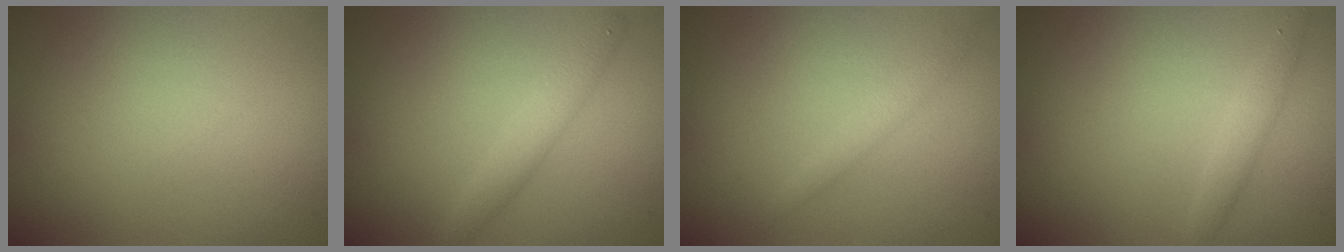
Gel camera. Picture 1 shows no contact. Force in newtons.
{"total": 2.1, "press": 2.1, "slide": 0.0}
{"total": 1.3, "press": 1.3, "slide": 0.1}
{"total": 1.5, "press": 1.5, "slide": 0.1}